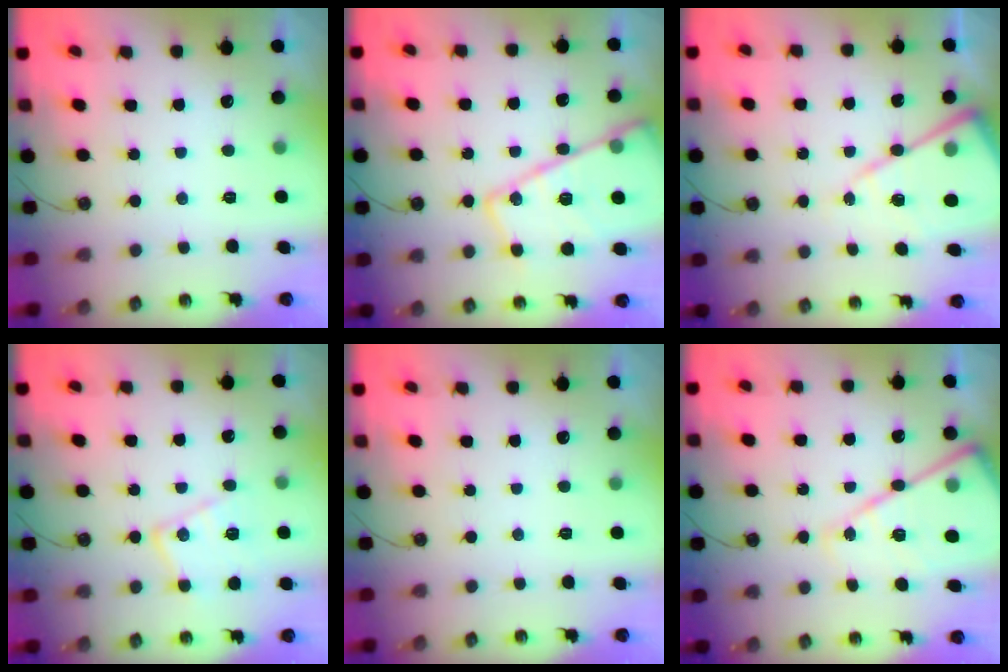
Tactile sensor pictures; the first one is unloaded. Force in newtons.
{"total": 23.2, "press": 23.1, "slide": 1.9}
{"total": 16.5, "press": 16.4, "slide": 1.6}
{"total": 13.5, "press": 13.5, "slide": 1.1}
{"total": 0.0}
{"total": 19.0, "press": 18.9, "slide": 1.7}